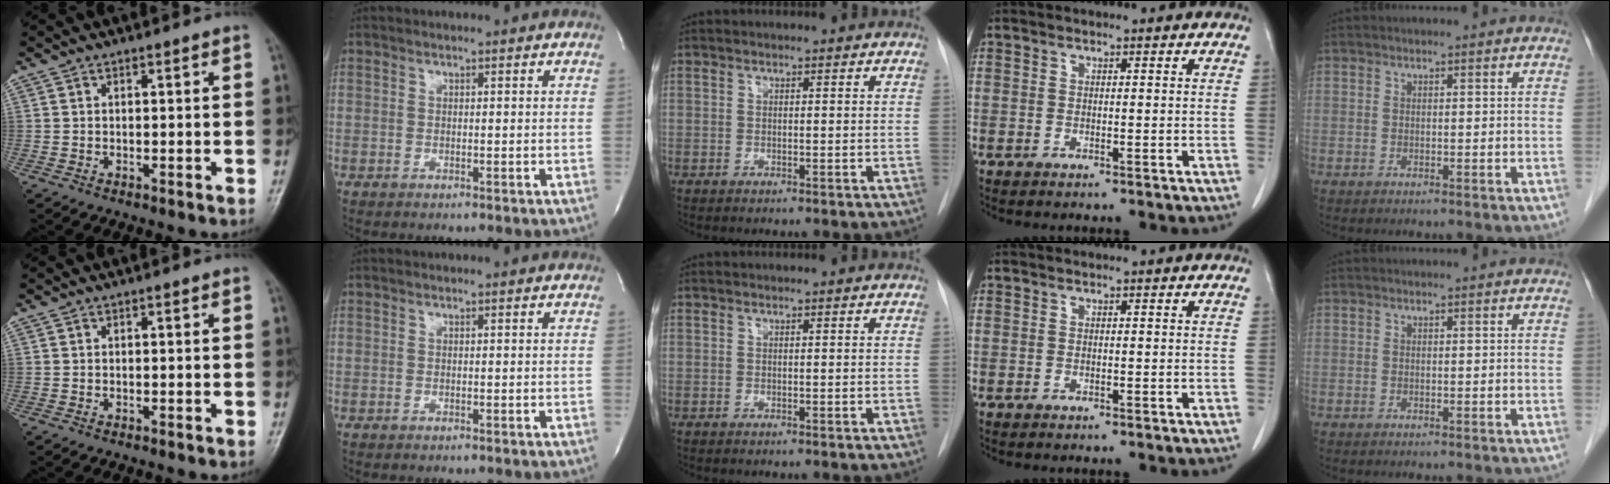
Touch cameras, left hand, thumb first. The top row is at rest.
{}